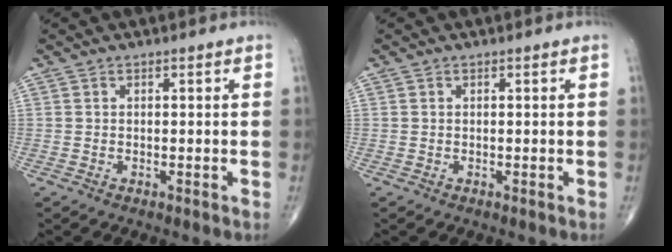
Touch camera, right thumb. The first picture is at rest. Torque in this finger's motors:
{"motor_torque": [0.49, 0.42, 0.00, -0.13, 0.03]}